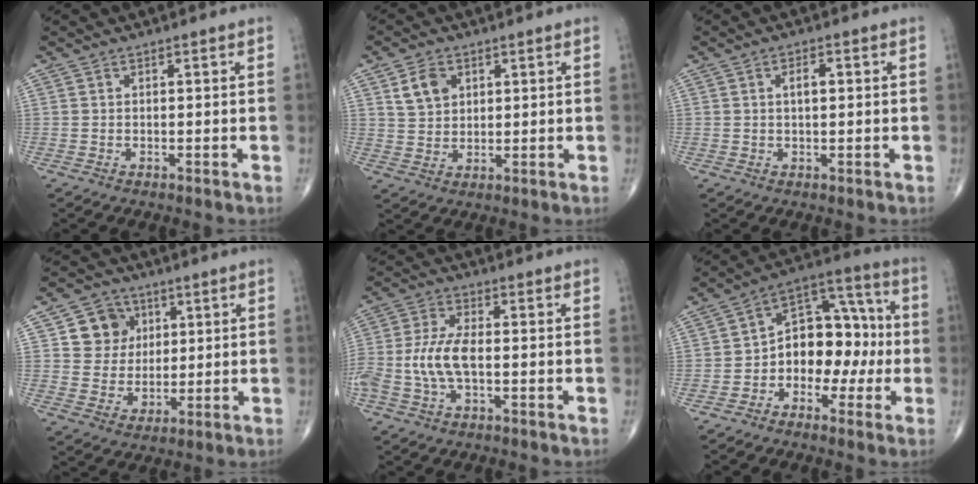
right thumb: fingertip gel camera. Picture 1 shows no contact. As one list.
[{"total": 5.6, "force": [2.4, 4.1, 3.0], "torque": [-0.038, -0.011, 0.047]}, {"total": 2.8, "force": [0.5, 1.3, 2.5], "torque": [-0.041, 0.005, 0.008]}, {"total": 9.2, "force": [2.9, 8.3, 2.8], "torque": [-0.008, -0.006, 0.052]}, {"total": 8.9, "force": [-1.4, 4.2, 7.8], "torque": [-0.185, 0.020, -0.030]}, {"total": 13.9, "force": [-2.0, 9.5, 10.0], "torque": [-0.108, 0.056, -0.043]}]